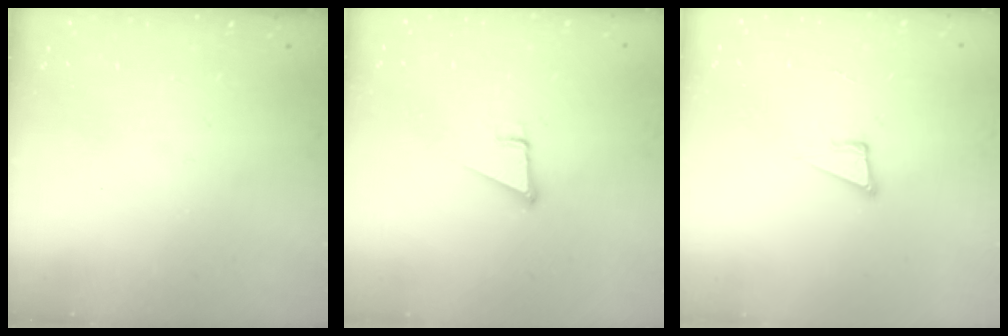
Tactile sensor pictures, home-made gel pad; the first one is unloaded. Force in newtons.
{"total": 4.4, "press": 3.8, "slide": 2.3}
{"total": 5.1, "press": 3.9, "slide": 3.2}